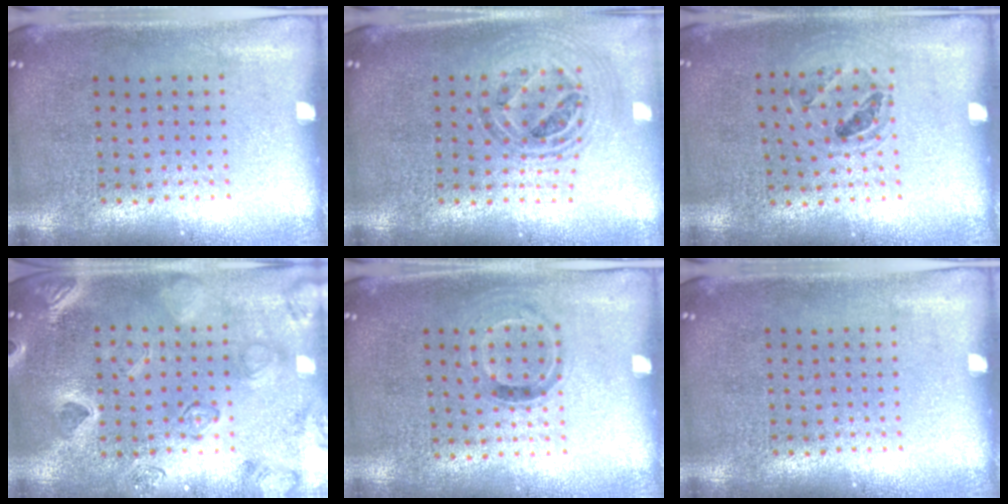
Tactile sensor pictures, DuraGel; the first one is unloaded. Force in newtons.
{"total": 1.0, "press": 1.0, "slide": 0.2}
{"total": 1.0, "press": 0.9, "slide": 0.2}
{"total": 2.5, "press": 2.4, "slide": 0.6}
{"total": 0.9, "press": 0.7, "slide": 0.6}
{"total": 0.0}